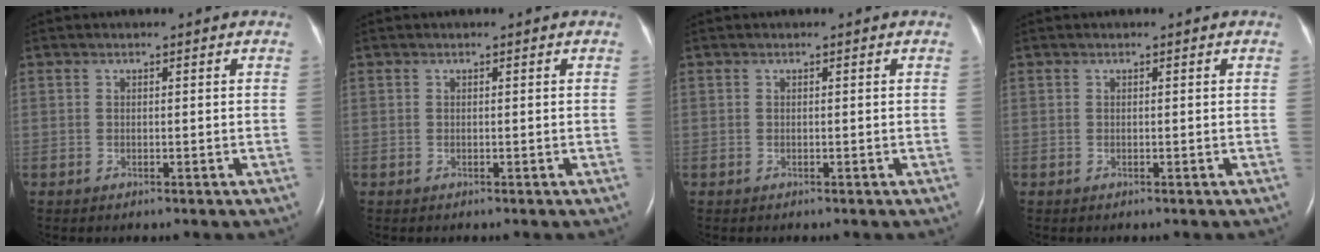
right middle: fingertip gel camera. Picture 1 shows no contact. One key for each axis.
{"total": 0.0}
{"total": 0.0}
{"total": 0.0}